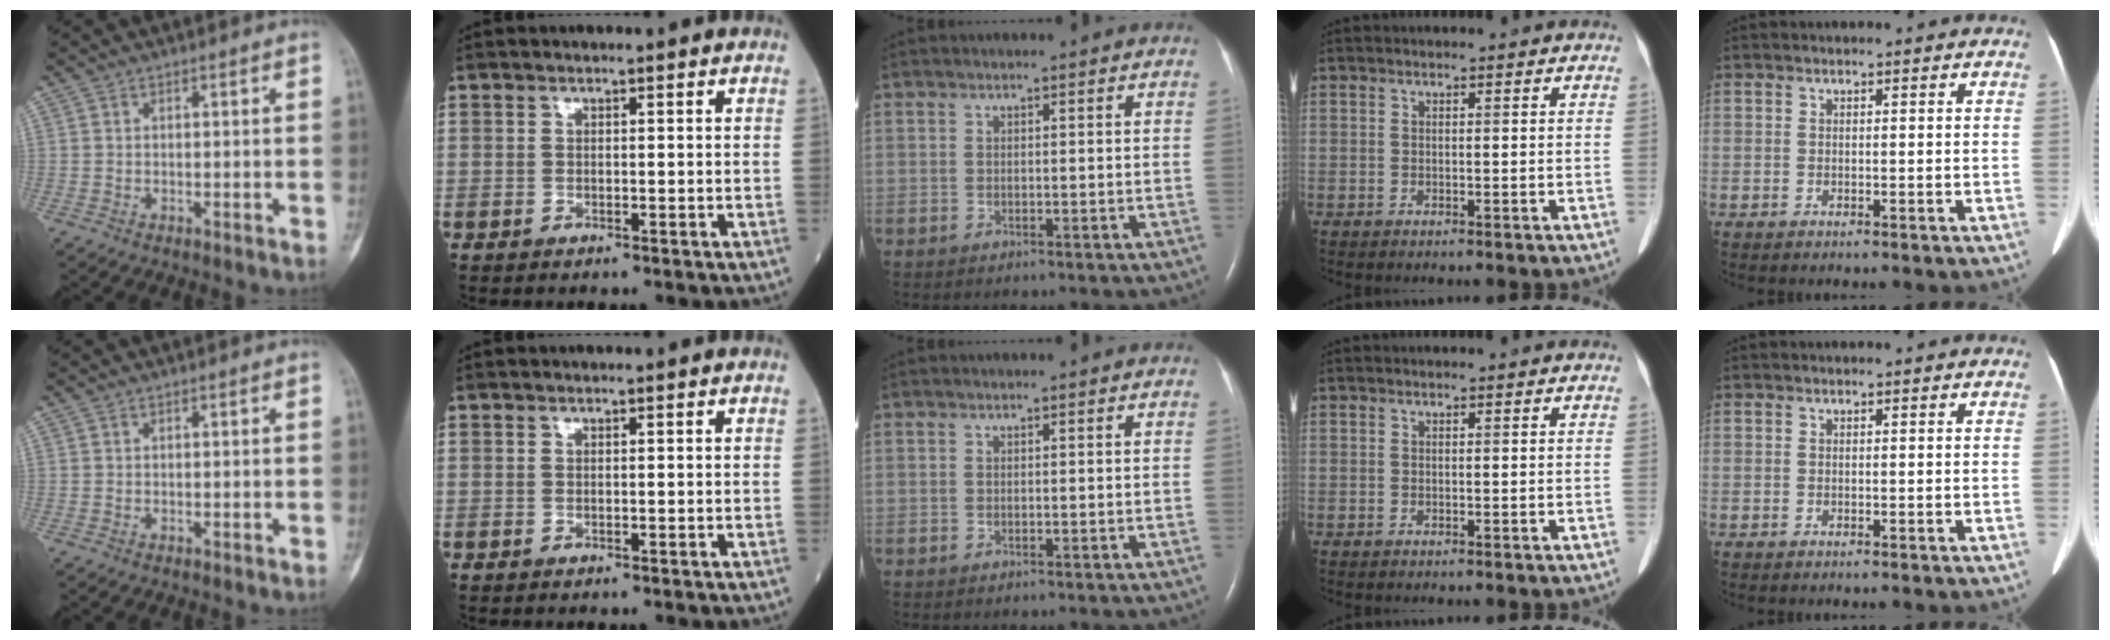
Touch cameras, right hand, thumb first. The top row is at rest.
{}